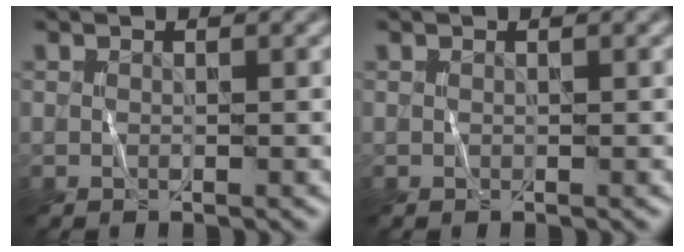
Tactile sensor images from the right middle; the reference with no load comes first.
{"total": 0.0}